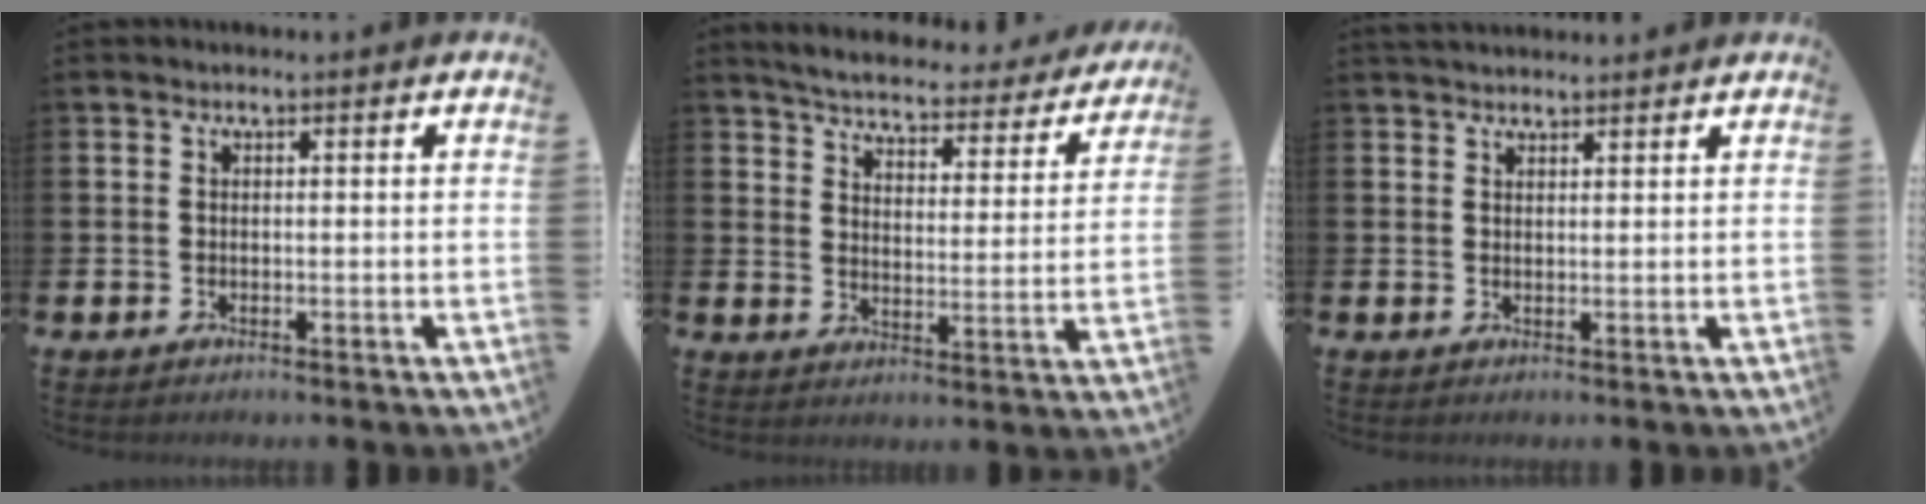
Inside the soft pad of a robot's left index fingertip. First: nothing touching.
{"total": 4.8, "force": [4.6, 0.7, 1.2], "torque": [-0.051, -0.036, 0.074]}
{"total": 2.2, "force": [2.1, 0.5, 0.3], "torque": [-0.001, -0.007, 0.037]}